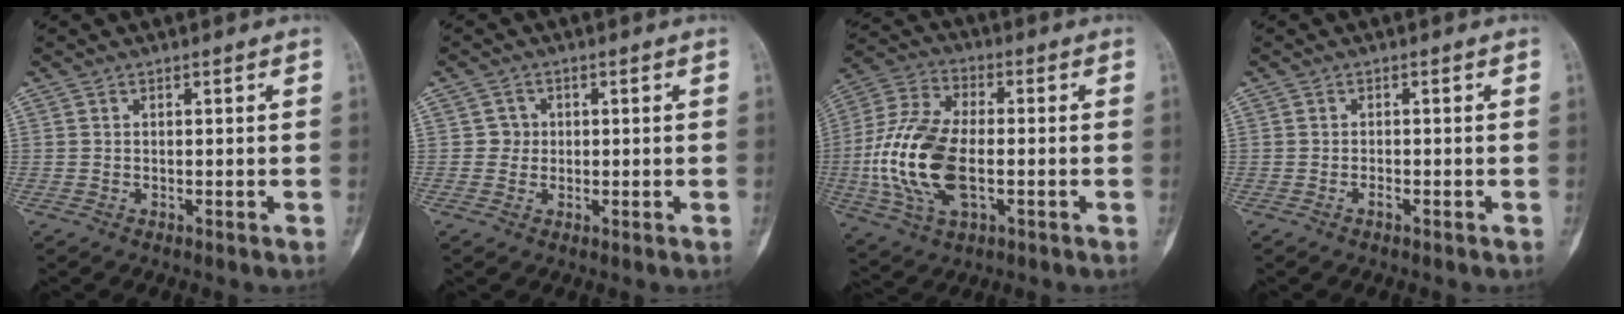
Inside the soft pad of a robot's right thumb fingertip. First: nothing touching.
{"total": 2.1, "force": [0.1, 2.1, 0.2], "torque": [0.011, 0.007, -0.003]}
{"total": 17.6, "force": [-2.5, 9.4, 14.6], "torque": [-0.307, 0.013, -0.045]}
{"total": 0.9, "force": [-0.6, 0.3, 0.6], "torque": [-0.013, 0.004, -0.012]}